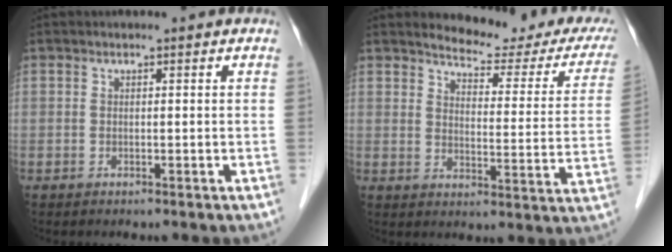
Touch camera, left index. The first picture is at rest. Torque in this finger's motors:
{"motor_torque": [0.62, -0.75, 0.01, 0.02]}